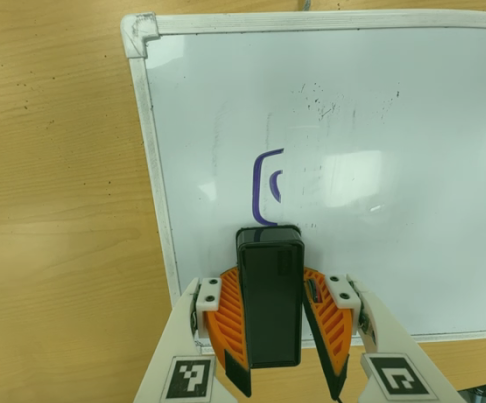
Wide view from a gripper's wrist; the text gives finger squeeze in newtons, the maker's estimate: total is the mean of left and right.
{"total": 8.8, "left": 8.9, "right": 8.6}